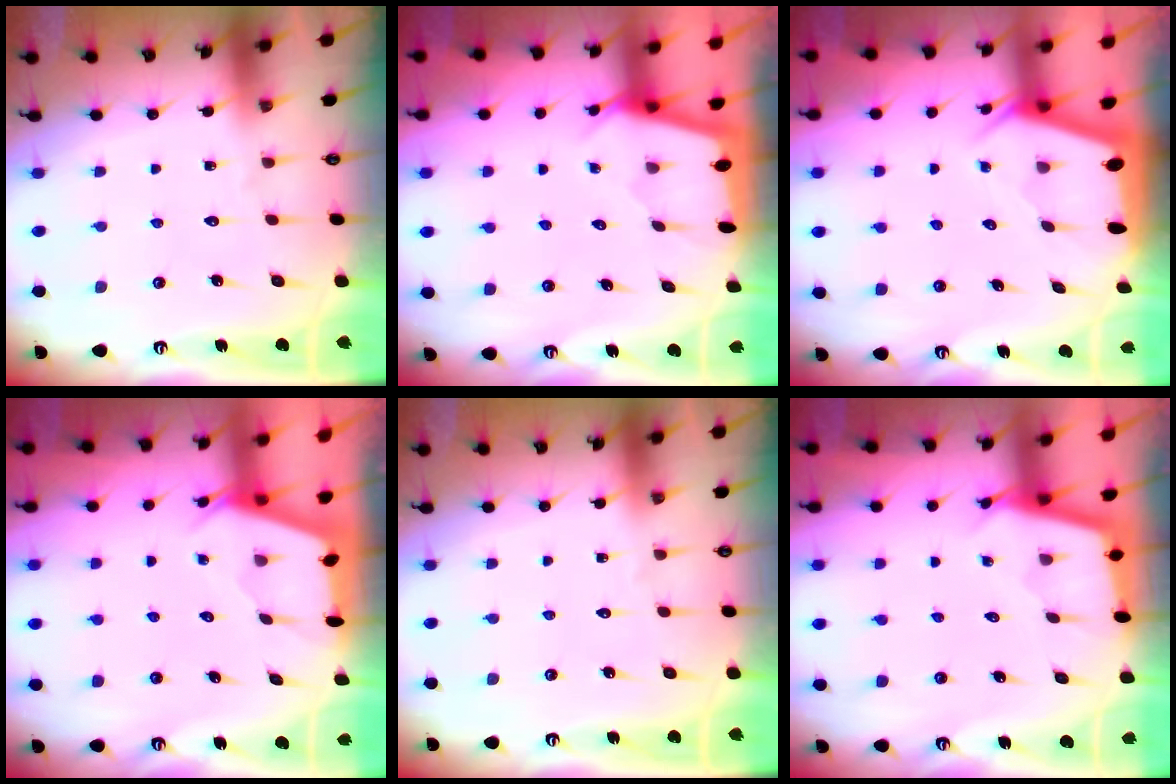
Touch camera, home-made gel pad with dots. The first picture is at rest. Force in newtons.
{"total": 2.2, "press": 2.2, "slide": 0.3}
{"total": 2.0, "press": 2.0, "slide": 0.5}
{"total": 2.4, "press": 2.4, "slide": 0.3}
{"total": 0.0}
{"total": 2.3, "press": 2.3, "slide": 0.1}